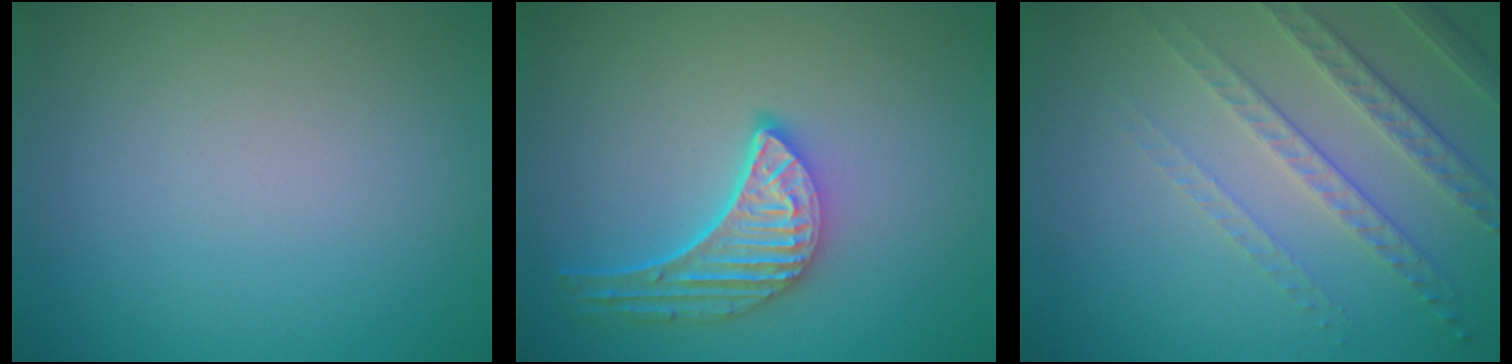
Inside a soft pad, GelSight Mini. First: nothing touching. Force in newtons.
{"total": 4.9, "press": 3.9, "slide": 3.0}
{"total": 4.8, "press": 3.4, "slide": 3.4}